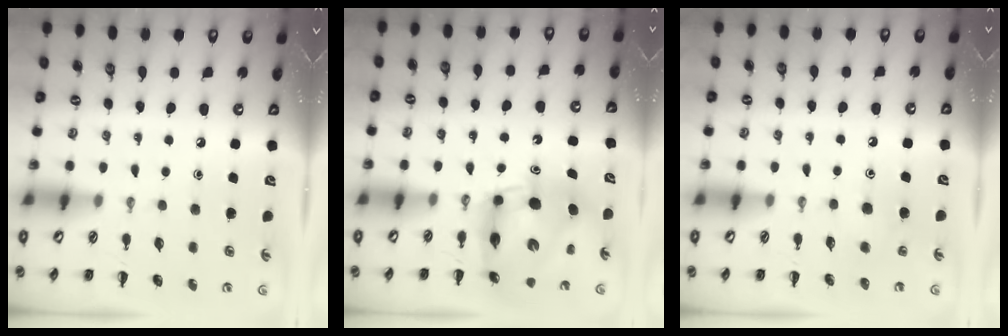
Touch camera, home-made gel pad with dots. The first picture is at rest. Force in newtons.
{"total": 7.6, "press": 7.3, "slide": 2.1}
{"total": 4.1, "press": 3.8, "slide": 1.5}